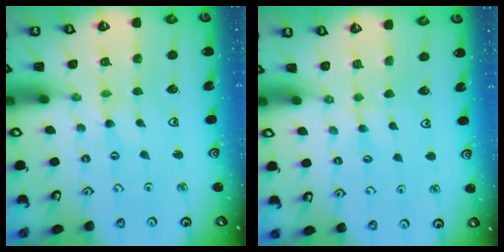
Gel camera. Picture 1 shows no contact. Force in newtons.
{"total": 2.1, "press": 2.1, "slide": 0.4}